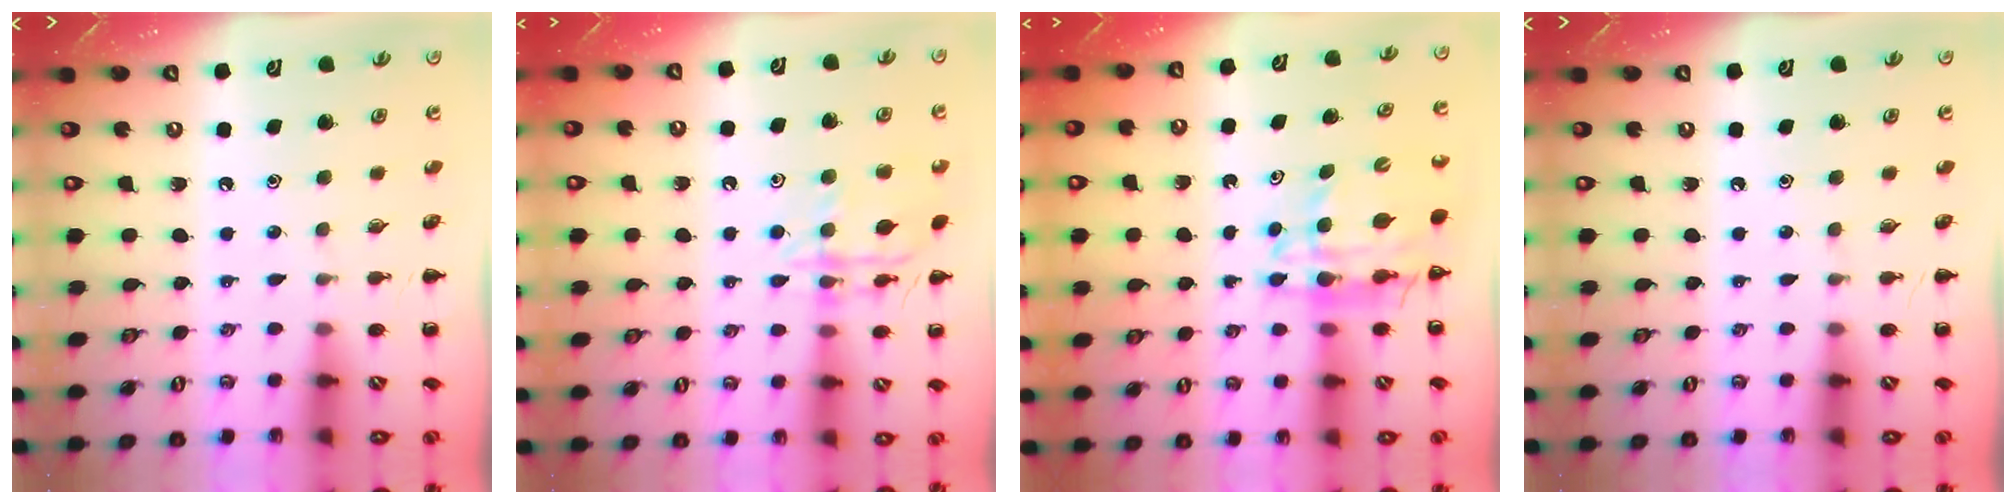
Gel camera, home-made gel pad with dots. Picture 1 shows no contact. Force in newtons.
{"total": 13.9, "press": 13.9, "slide": 0.9}
{"total": 12.2, "press": 11.5, "slide": 4.2}
{"total": 0.0}